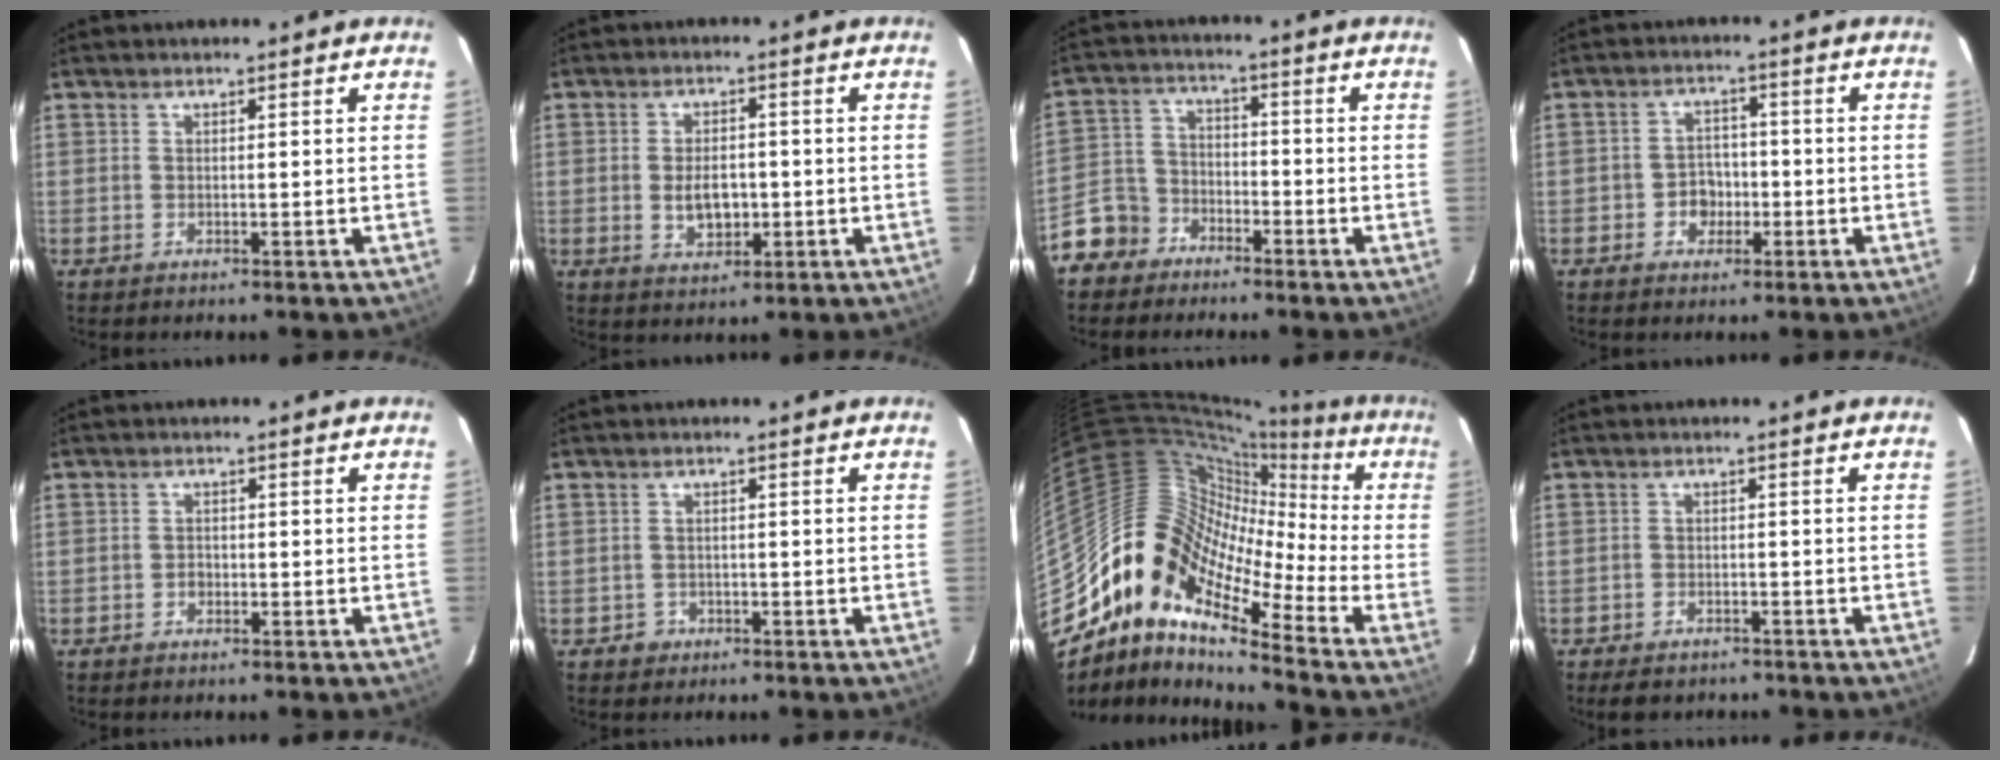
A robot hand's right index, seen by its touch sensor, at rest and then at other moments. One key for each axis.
{"total": 5.7, "fx": -0.9, "fy": 3.6, "fz": 4.4, "tx": -0.082, "ty": -0.004, "tz": -0.007}
{"total": 6.8, "fx": -4.5, "fy": 5.1, "fz": 0.4, "tx": -0.024, "ty": 0.027, "tz": -0.092}
{"total": 4.5, "fx": -1.7, "fy": 3.9, "fz": 1.6, "tx": -0.035, "ty": 0.012, "tz": -0.020}
{"total": 1.5, "fx": -0.7, "fy": 1.2, "fz": 0.5, "tx": -0.010, "ty": 0.003, "tz": -0.010}
{"total": 3.4, "fx": -1.4, "fy": 3.1, "fz": 0.1, "tx": -0.008, "ty": 0.012, "tz": -0.020}
{"total": 11.9, "fx": -6.1, "fy": 6.9, "fz": 7.5, "tx": -0.096, "ty": 0.015, "tz": -0.145}
{"total": 5.6, "fx": -4.5, "fy": 2.8, "fz": 1.9, "tx": -0.050, "ty": -0.002, "tz": -0.064}